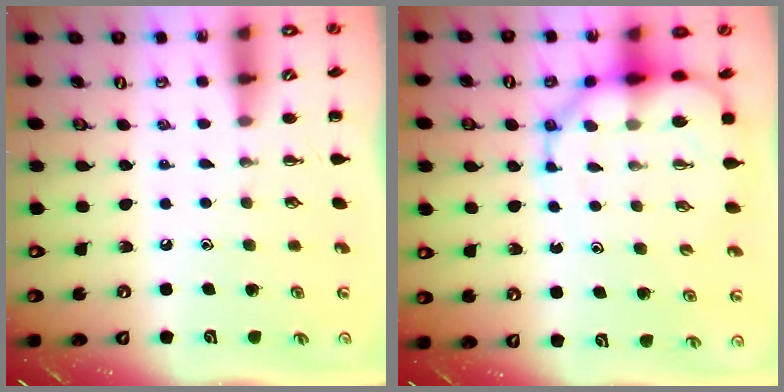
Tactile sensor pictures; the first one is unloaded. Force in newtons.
{"total": 10.7, "press": 10.2, "slide": 3.1}